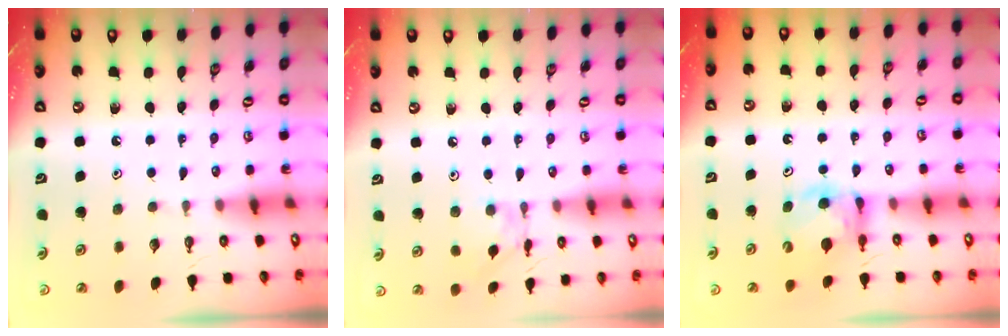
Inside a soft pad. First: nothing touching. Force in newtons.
{"total": 7.0, "press": 6.9, "slide": 0.3}
{"total": 6.1, "press": 6.1, "slide": 0.5}